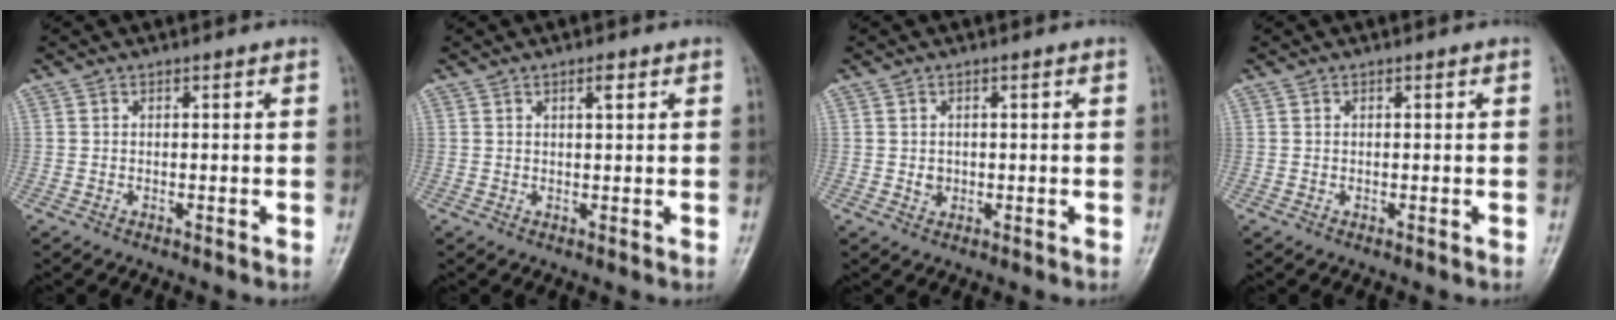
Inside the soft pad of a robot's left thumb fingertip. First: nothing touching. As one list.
[{"total": 1.8, "force": [1.0, 0.6, 1.4], "torque": [-0.020, -0.003, 0.014]}, {"total": 1.7, "force": [0.1, 1.6, 0.8], "torque": [-0.005, 0.000, 0.006]}, {"total": 0.0}]